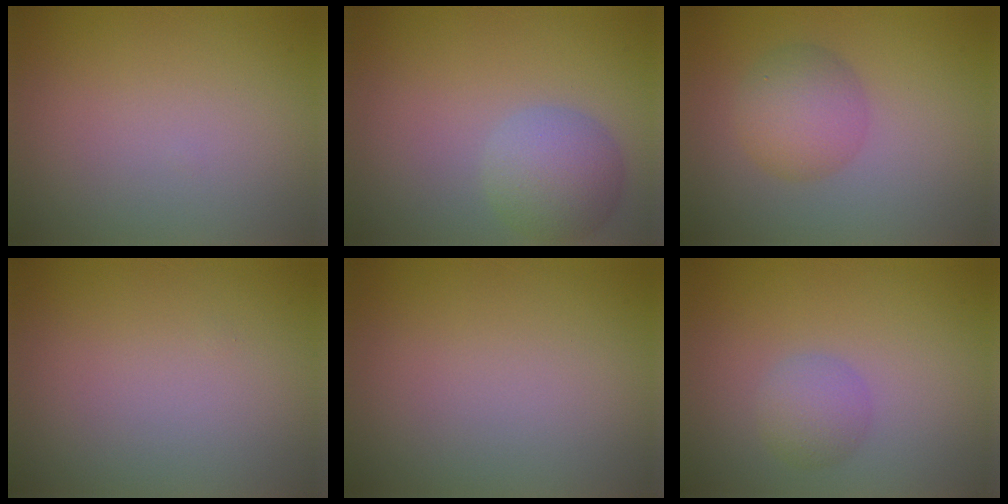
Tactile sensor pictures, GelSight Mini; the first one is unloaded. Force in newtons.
{"total": 4.1, "press": 4.1, "slide": 0.3}
{"total": 3.9, "press": 3.9, "slide": 0.1}
{"total": 0.0}
{"total": 0.0}
{"total": 2.2, "press": 2.2, "slide": 0.0}